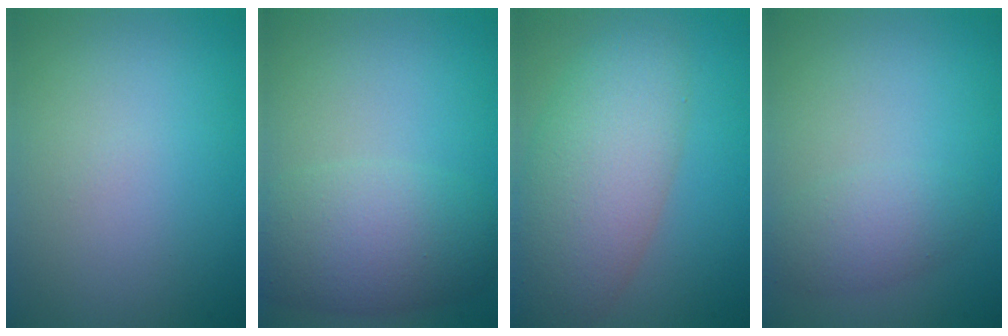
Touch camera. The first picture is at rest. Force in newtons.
{"total": 5.5, "press": 5.5, "slide": 0.4}
{"total": 8.1, "press": 8.1, "slide": 0.4}
{"total": 2.4, "press": 2.4, "slide": 0.1}